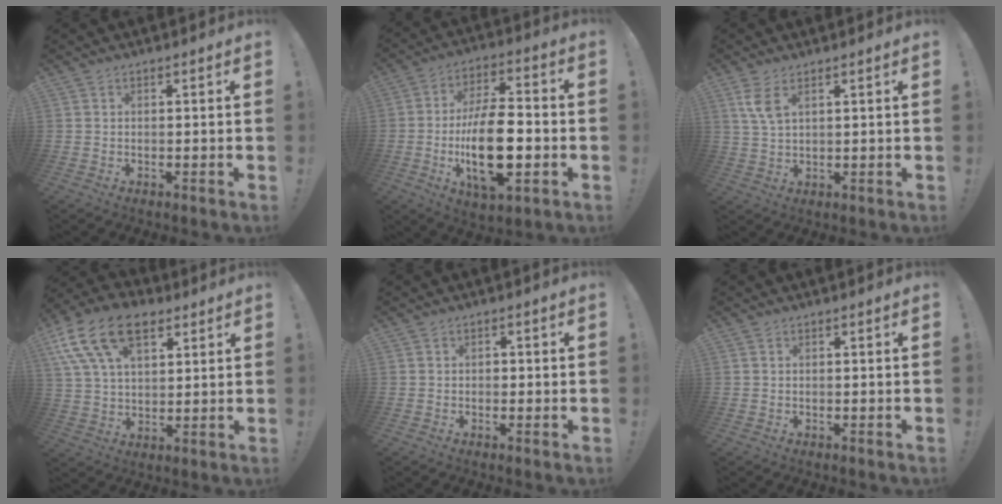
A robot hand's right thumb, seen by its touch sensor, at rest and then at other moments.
{"total": 19.5, "force": [-4.0, 8.6, 17.0], "torque": [-0.307, 0.001, -0.064]}
{"total": 5.8, "force": [2.9, 2.1, 4.6], "torque": [-0.092, -0.009, 0.051]}
{"total": 17.9, "force": [9.0, 10.6, 11.2], "torque": [-0.211, -0.034, 0.164]}
{"total": 1.2, "force": [-0.6, 0.9, 0.5], "torque": [-0.010, 0.004, -0.011]}
{"total": 0.0}